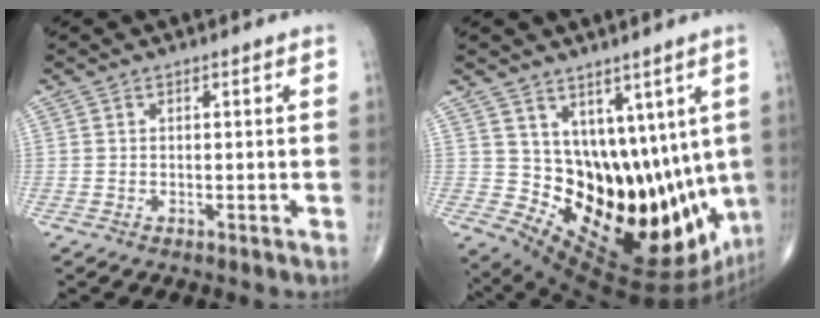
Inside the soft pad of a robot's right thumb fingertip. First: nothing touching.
{"total": 20.3, "force": [3.8, 12.5, 15.6], "torque": [-0.171, -0.060, 0.098]}